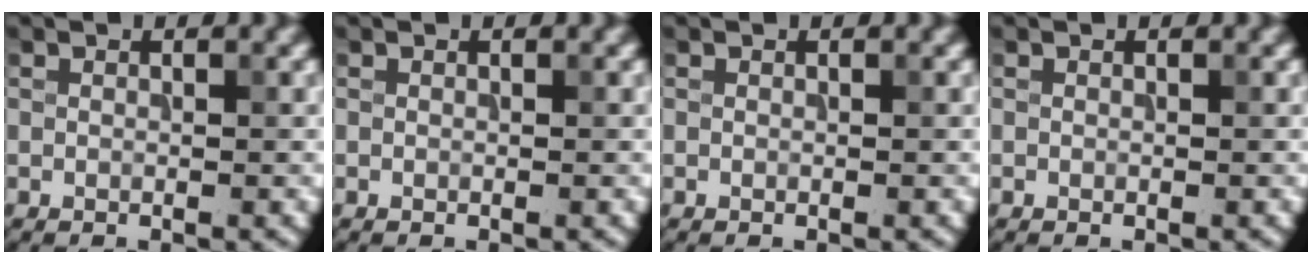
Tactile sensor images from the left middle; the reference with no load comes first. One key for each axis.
{"total": 0.0}
{"total": 0.0}
{"total": 0.0}